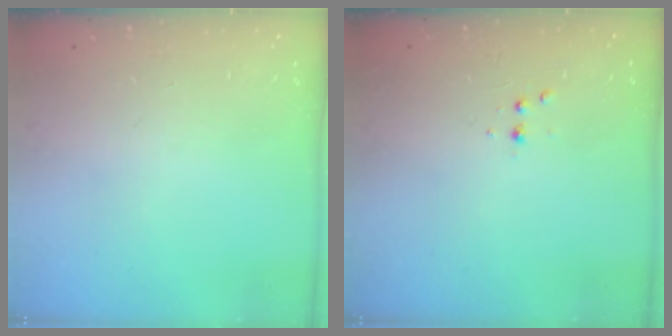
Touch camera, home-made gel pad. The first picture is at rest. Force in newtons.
{"total": 2.9, "press": 2.7, "slide": 1.0}